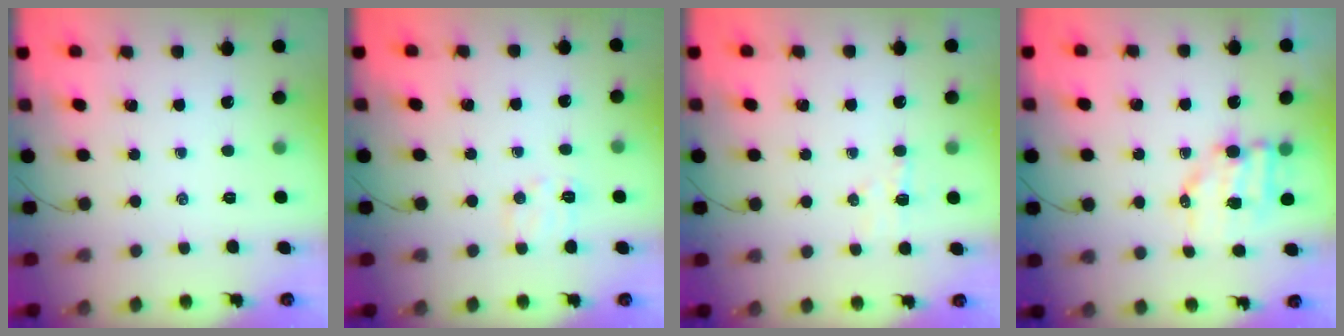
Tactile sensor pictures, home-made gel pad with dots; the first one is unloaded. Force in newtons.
{"total": 6.9, "press": 6.9, "slide": 1.0}
{"total": 4.5, "press": 4.4, "slide": 0.8}
{"total": 8.1, "press": 8.0, "slide": 1.0}